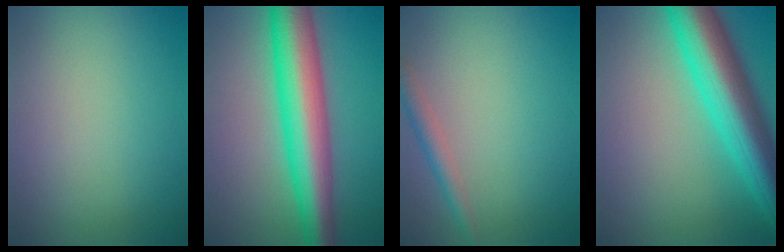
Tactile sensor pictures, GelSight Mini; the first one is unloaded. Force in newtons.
{"total": 10.0, "press": 10.0, "slide": 0.2}
{"total": 1.8, "press": 1.8, "slide": 0.1}
{"total": 9.7, "press": 9.7, "slide": 0.3}